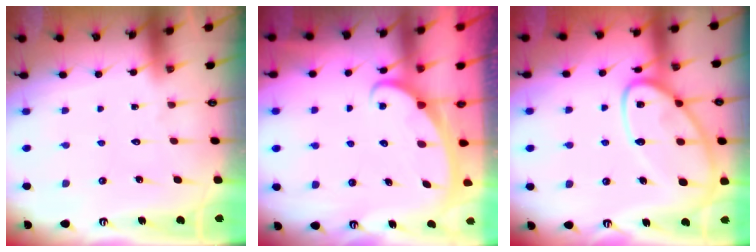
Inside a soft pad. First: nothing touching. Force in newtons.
{"total": 2.4, "press": 2.4, "slide": 0.3}
{"total": 19.4, "press": 19.3, "slide": 1.8}